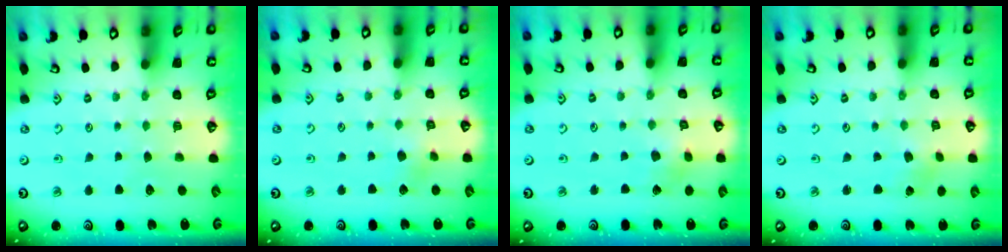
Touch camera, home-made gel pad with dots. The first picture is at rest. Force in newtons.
{"total": 3.8, "press": 3.7, "slide": 0.8}
{"total": 3.0, "press": 3.0, "slide": 0.4}
{"total": 2.2, "press": 2.2, "slide": 0.2}